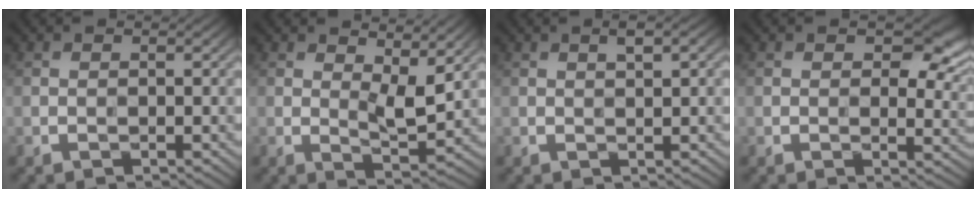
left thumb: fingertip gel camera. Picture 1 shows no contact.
{"total": 5.8, "force": [2.7, 2.1, 4.7], "torque": [-0.081, -0.006, 0.049]}
{"total": 2.4, "force": [1.0, 0.5, 2.2], "torque": [-0.041, 0.006, 0.018]}
{"total": 6.6, "force": [2.5, 3.8, 4.8], "torque": [-0.066, -0.009, 0.035]}